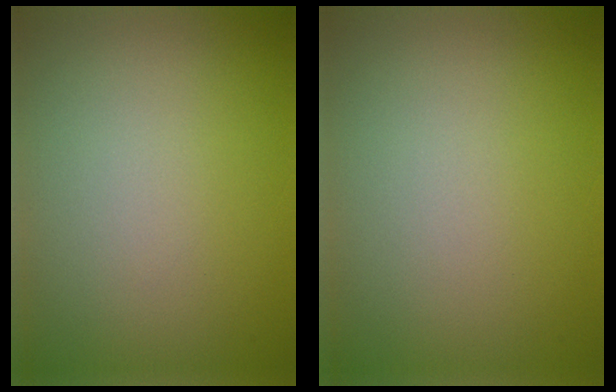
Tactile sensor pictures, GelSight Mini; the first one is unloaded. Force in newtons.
{"total": 0.0}